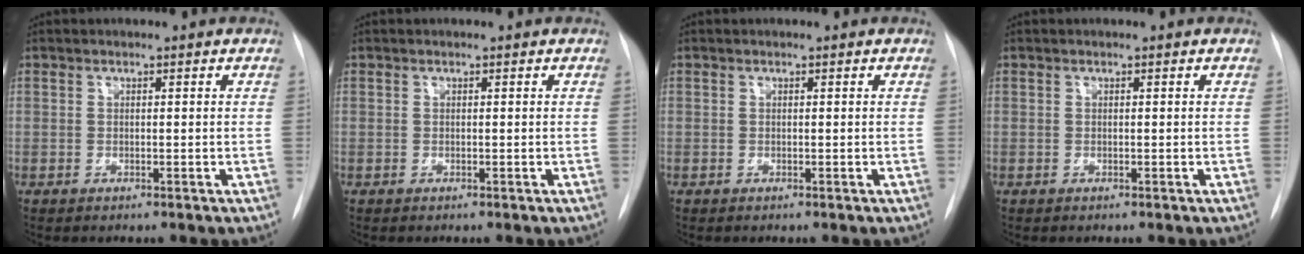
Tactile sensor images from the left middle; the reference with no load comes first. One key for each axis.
{"total": 0.0}
{"total": 0.0}
{"total": 0.0}